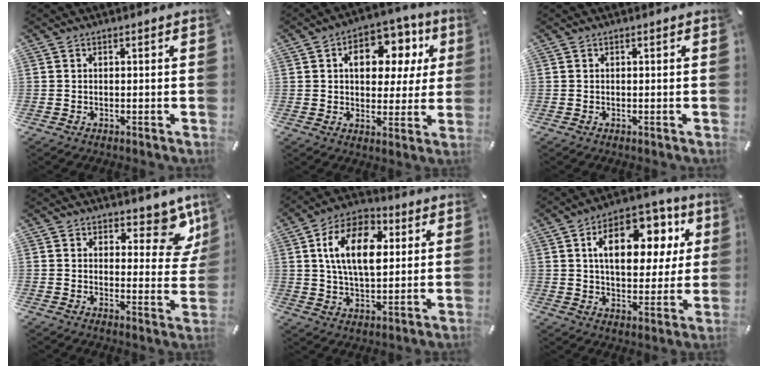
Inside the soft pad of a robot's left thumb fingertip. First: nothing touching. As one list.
[{"total": 13.2, "force": [4.4, 9.1, 8.5], "torque": [-0.115, -0.014, 0.073]}, {"total": 0.0}, {"total": 9.2, "force": [6.8, 4.8, 4.0], "torque": [-0.022, -0.059, 0.116]}, {"total": 15.1, "force": [4.1, 9.3, 11.2], "torque": [-0.208, 0.005, 0.069]}, {"total": 17.0, "force": [6.0, 10.5, 12.0], "torque": [-0.180, -0.009, 0.100]}]